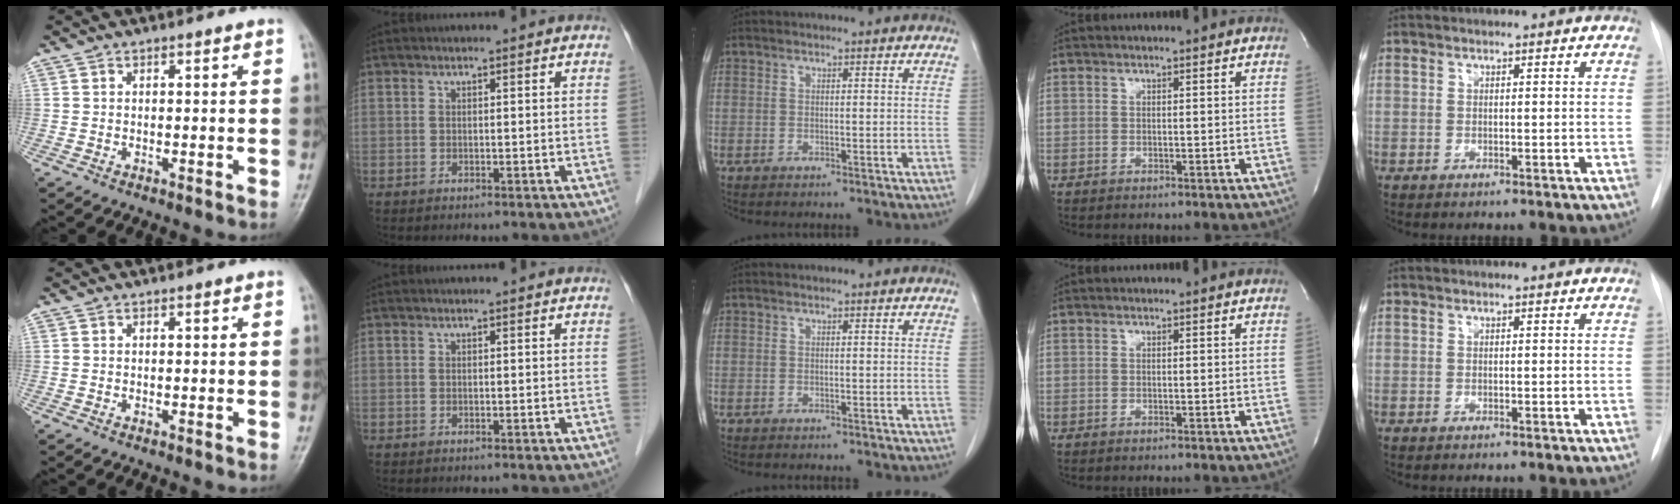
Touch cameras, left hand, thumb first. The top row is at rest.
{}